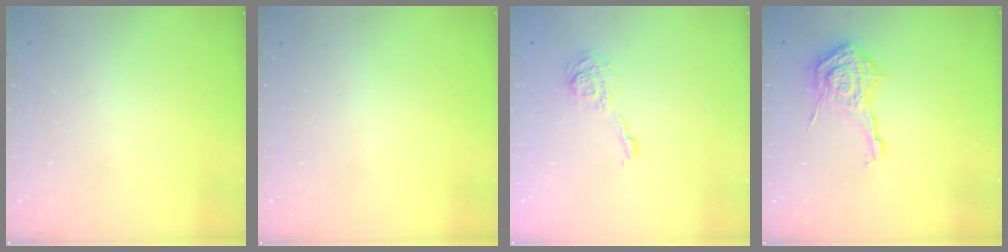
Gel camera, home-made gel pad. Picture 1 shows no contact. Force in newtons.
{"total": 0.0}
{"total": 9.2, "press": 9.2, "slide": 0.4}
{"total": 13.6, "press": 13.5, "slide": 1.4}